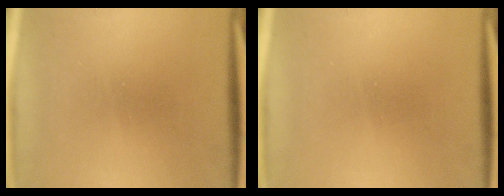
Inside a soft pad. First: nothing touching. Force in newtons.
{"total": 0.0}